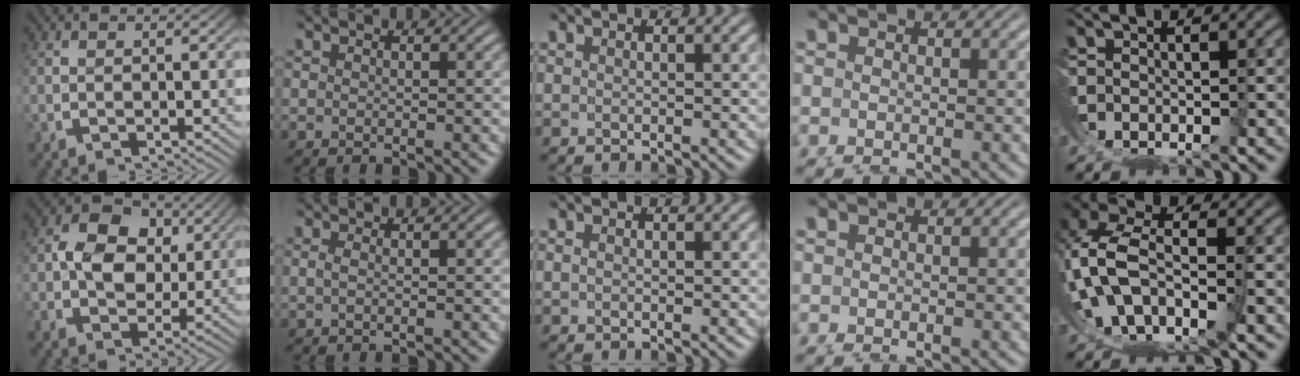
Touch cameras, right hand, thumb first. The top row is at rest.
{"thumb": {"total": 8.1, "force": [1.2, 6.5, 4.7], "torque": [-0.089, -0.021, 0.022]}, "index": {"total": 0.6, "force": [-0.1, -0.2, 0.6], "torque": [-0.013, -0.004, 0.003]}, "little": {"total": 11.0, "force": [-0.8, 9.5, 5.6], "torque": [-0.157, -0.042, -0.006]}}